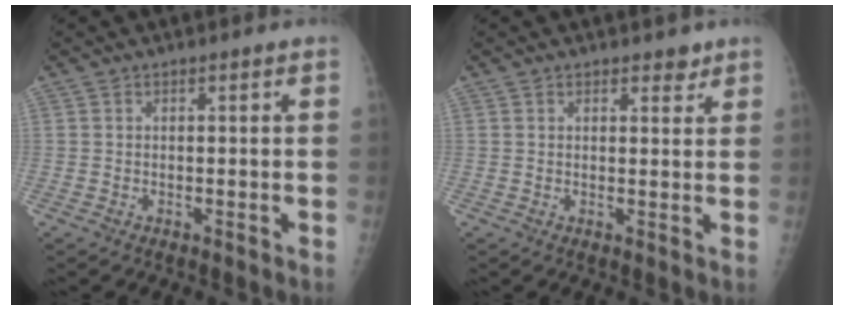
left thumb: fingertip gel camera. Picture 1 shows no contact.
{"total": 2.4, "force": [1.8, 1.3, 0.9], "torque": [0.006, -0.009, 0.020]}